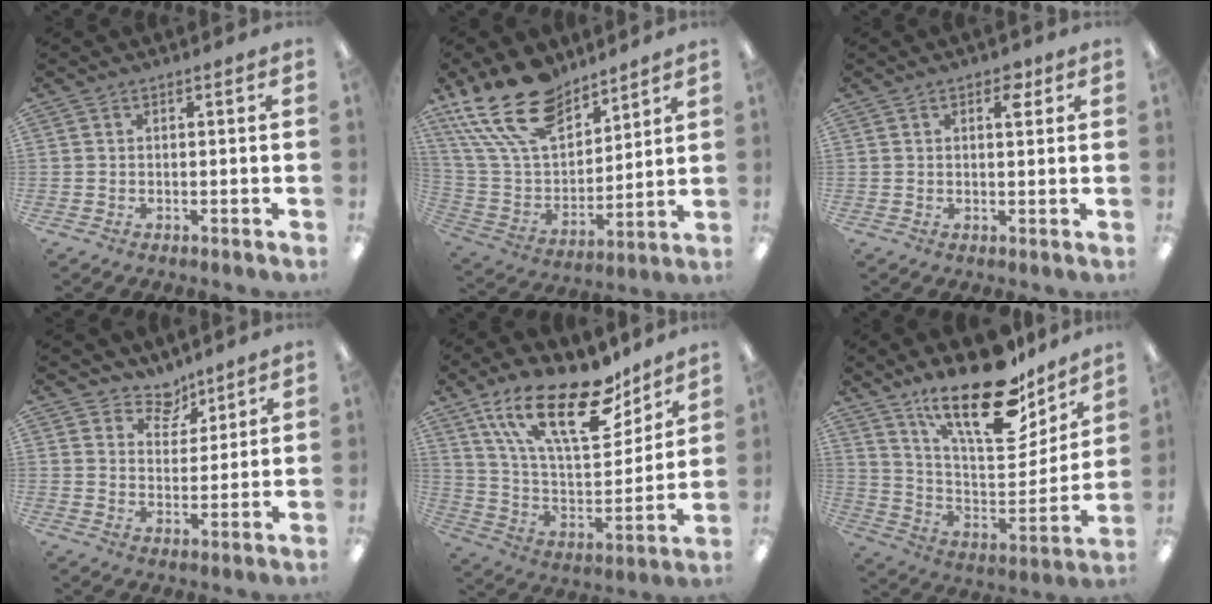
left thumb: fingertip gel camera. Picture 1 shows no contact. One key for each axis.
{"total": 21.4, "fx": 14.8, "fy": 10.8, "fz": 11.1, "tx": -0.247, "ty": -0.083, "tz": 0.270}
{"total": 3.3, "fx": 1.9, "fy": 1.5, "fz": 2.3, "tx": -0.018, "ty": -0.009, "tz": 0.026}
{"total": 6.5, "fx": 5.5, "fy": 3.4, "fz": 0.7, "tx": -0.005, "ty": -0.039, "tz": 0.098}
{"total": 24.9, "fx": 15.9, "fy": 9.7, "fz": 16.5, "tx": -0.282, "ty": -0.091, "tz": 0.274}
{"total": 25.1, "fx": 17.8, "fy": 9.5, "fz": 14.9, "tx": -0.227, "ty": -0.113, "tz": 0.305}